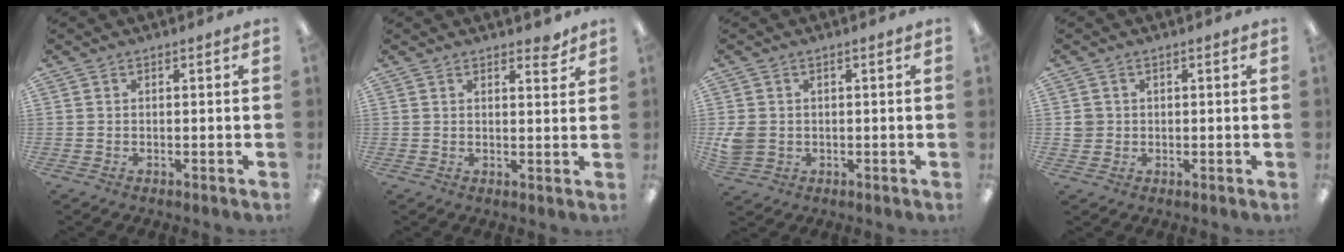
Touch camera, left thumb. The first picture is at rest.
{"total": 3.1, "force": [2.5, 1.2, 1.4], "torque": [-0.008, -0.013, 0.040]}
{"total": 4.4, "force": [0.0, 3.8, 2.1], "torque": [-0.045, 0.000, -0.001]}
{"total": 2.4, "force": [0.3, 2.3, 0.4], "torque": [-0.003, 0.000, 0.003]}